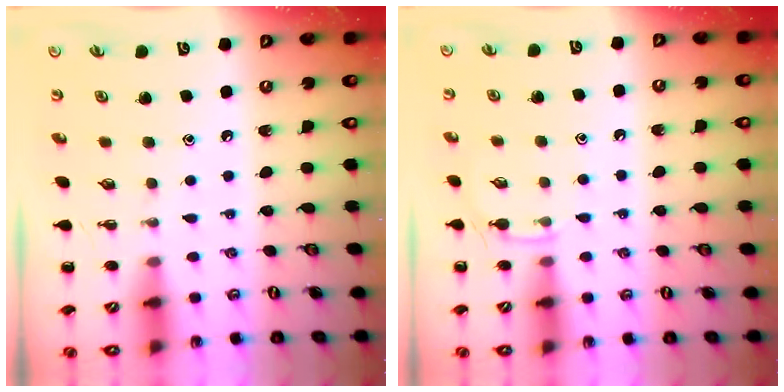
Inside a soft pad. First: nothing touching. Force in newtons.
{"total": 4.0, "press": 3.8, "slide": 1.3}